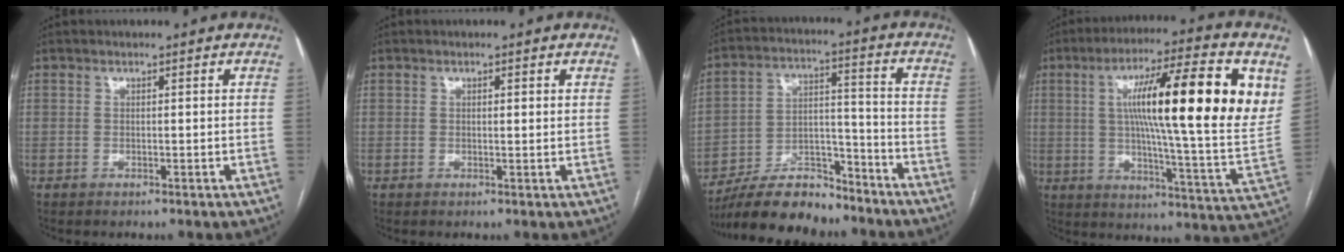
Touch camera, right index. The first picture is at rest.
{"total": 1.1, "force": [0.5, 0.2, 1.0], "torque": [-0.019, 0.001, 0.005]}
{"total": 13.1, "force": [-11.6, 3.8, 4.8], "torque": [-0.078, 0.020, -0.205]}
{"total": 23.7, "force": [6.8, 1.8, 22.6], "torque": [-0.324, 0.013, 0.090]}